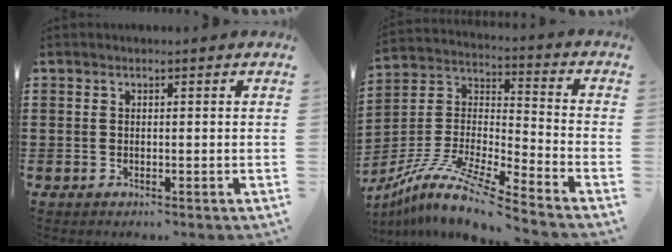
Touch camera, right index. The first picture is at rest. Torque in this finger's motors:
{"motor_torque": [0.85, 1.29, -1.02, -0.21]}